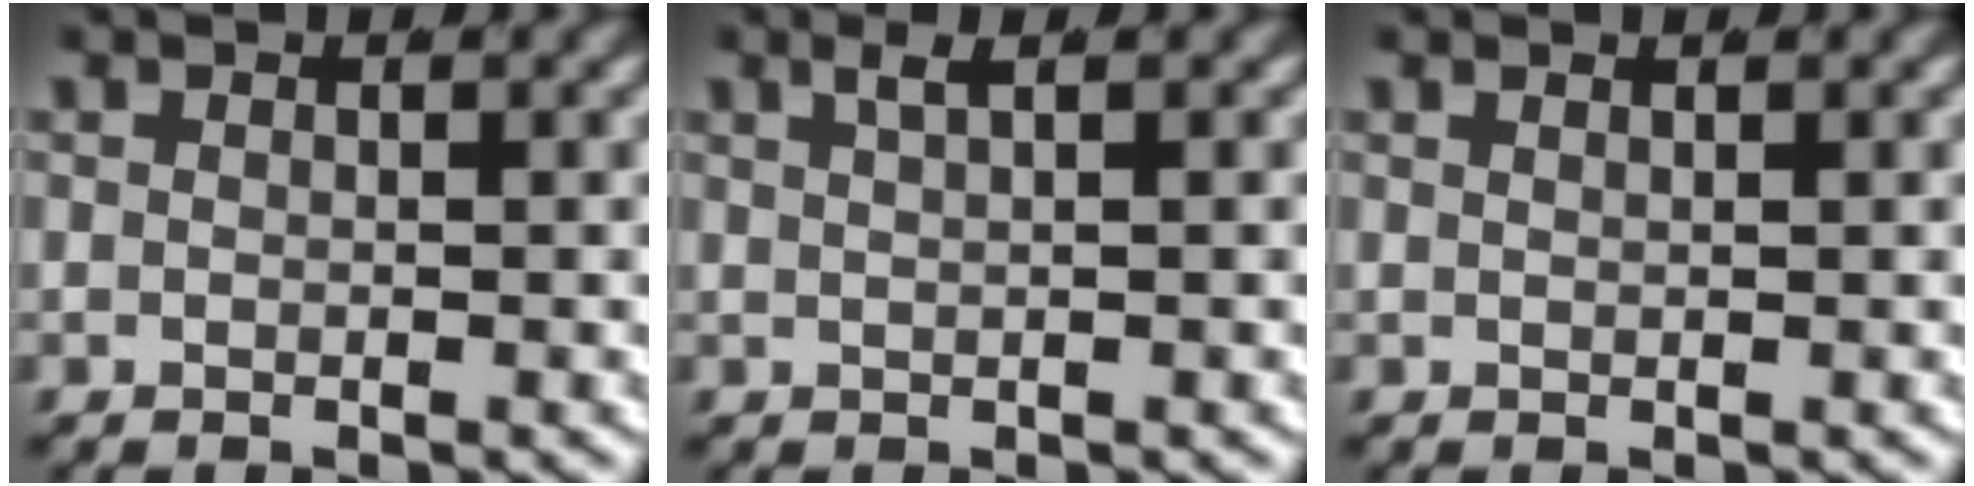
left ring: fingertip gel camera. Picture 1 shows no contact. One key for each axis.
{"total": 1.8, "fx": 1.1, "fy": 0.0, "fz": 1.4, "tx": -0.017, "ty": 0.004, "tz": 0.022}
{"total": 0.8, "fx": 0.6, "fy": -0.5, "fz": 0.3, "tx": -0.001, "ty": -0.002, "tz": 0.014}